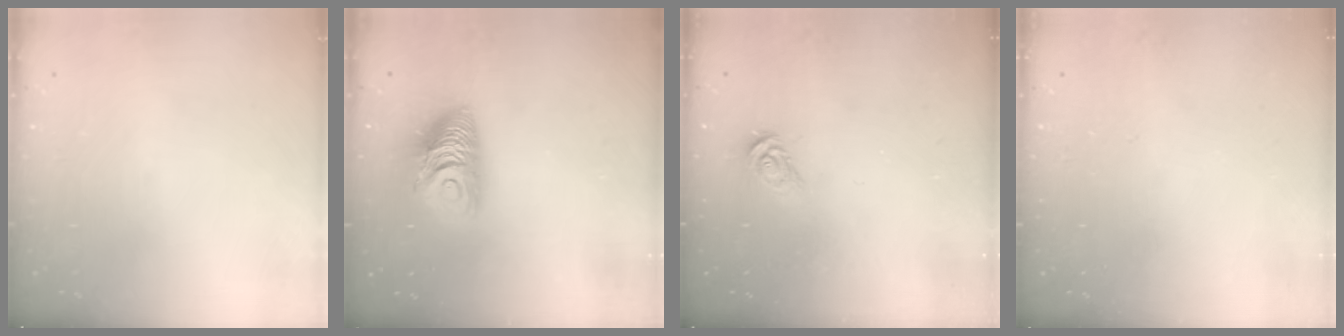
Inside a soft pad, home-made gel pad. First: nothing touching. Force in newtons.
{"total": 10.8, "press": 10.7, "slide": 1.1}
{"total": 4.6, "press": 4.5, "slide": 0.5}
{"total": 0.0}